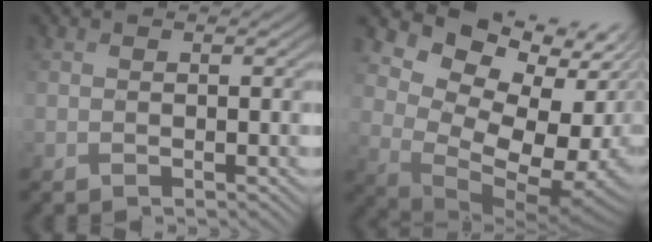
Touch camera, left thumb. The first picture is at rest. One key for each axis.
{"total": 12.8, "fx": 3.3, "fy": 8.8, "fz": 8.7, "tx": -0.162, "ty": -0.001, "tz": 0.070}